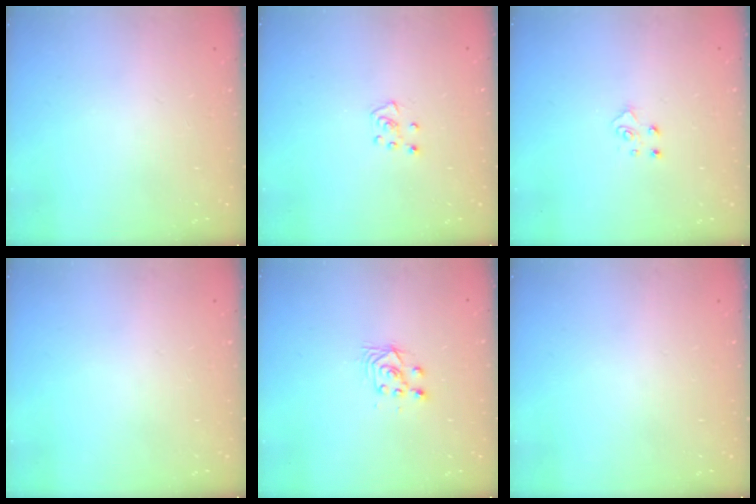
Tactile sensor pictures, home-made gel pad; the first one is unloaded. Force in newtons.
{"total": 3.7, "press": 3.6, "slide": 0.4}
{"total": 4.3, "press": 4.2, "slide": 0.4}
{"total": 0.0}
{"total": 4.1, "press": 3.9, "slide": 1.3}
{"total": 0.0}